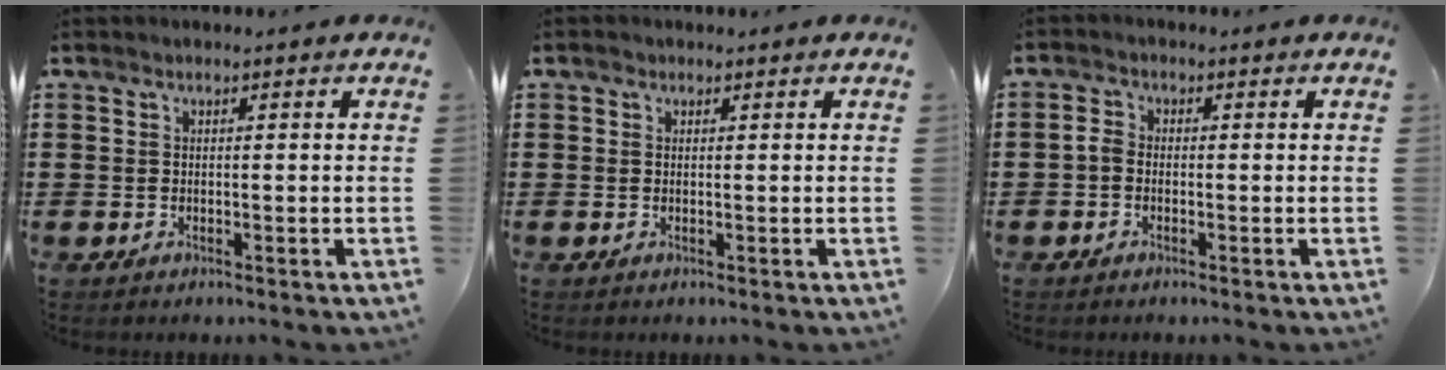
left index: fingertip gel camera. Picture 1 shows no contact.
{"total": 0.6, "force": [0.2, 0.6, 0.2], "torque": [-0.005, 0.006, 0.003]}
{"total": 1.7, "force": [-0.8, 1.0, 1.1], "torque": [-0.031, 0.003, -0.020]}